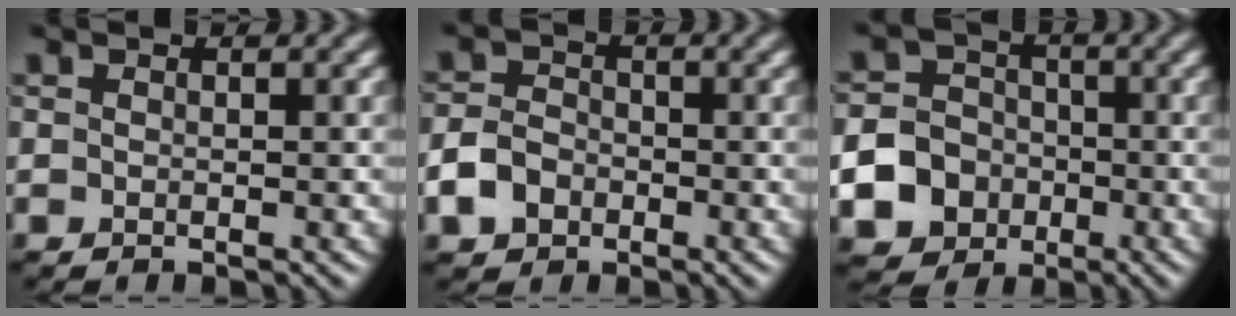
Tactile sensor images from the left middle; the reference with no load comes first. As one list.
[{"total": 3.4, "force": [-1.9, 2.4, 1.5], "torque": [-0.033, 0.004, -0.043]}, {"total": 13.4, "force": [-5.5, 11.9, 2.5], "torque": [-0.086, -0.040, -0.110]}]